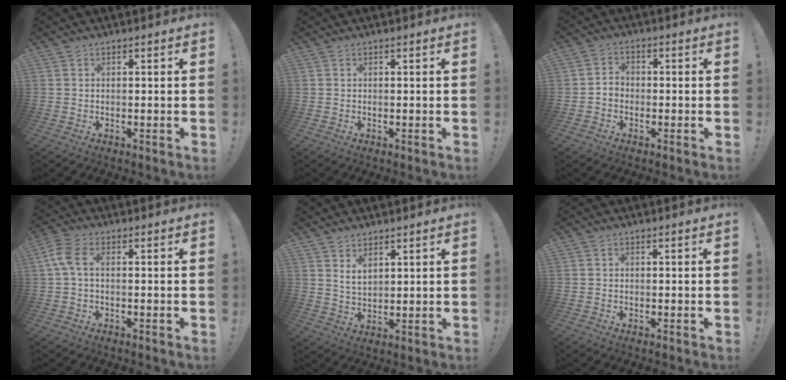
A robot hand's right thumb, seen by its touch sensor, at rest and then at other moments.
{"total": 0.0}
{"total": 3.0, "force": [-1.6, 2.0, 1.6], "torque": [-0.030, 0.014, -0.028]}
{"total": 5.6, "force": [0.5, 2.6, 4.9], "torque": [-0.107, 0.003, 0.011]}
{"total": 4.6, "force": [3.2, 2.4, 2.1], "torque": [-0.033, -0.020, 0.059]}
{"total": 0.0}